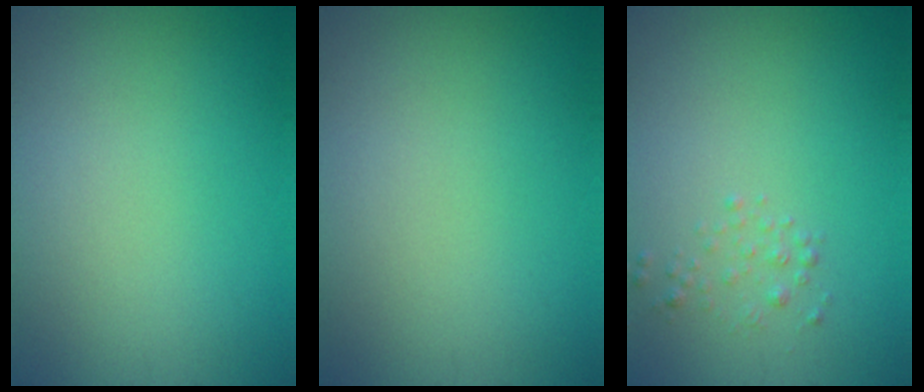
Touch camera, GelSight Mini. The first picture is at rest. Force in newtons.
{"total": 0.0}
{"total": 0.9, "press": 0.9, "slide": 0.0}